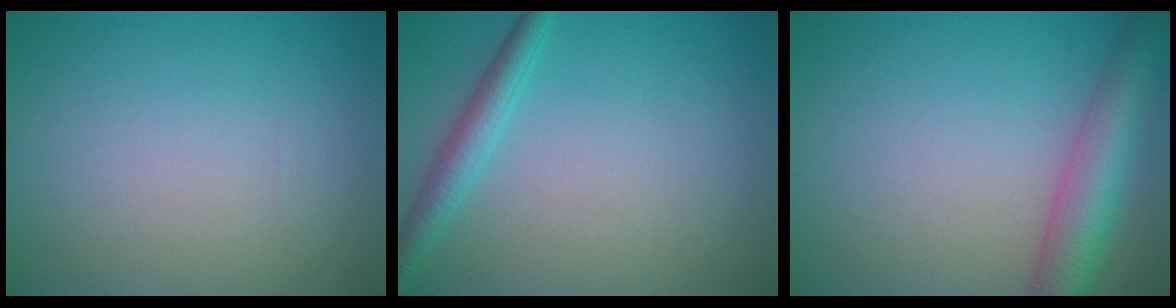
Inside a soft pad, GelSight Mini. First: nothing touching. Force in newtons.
{"total": 2.5, "press": 2.5, "slide": 0.1}
{"total": 5.6, "press": 5.6, "slide": 0.1}